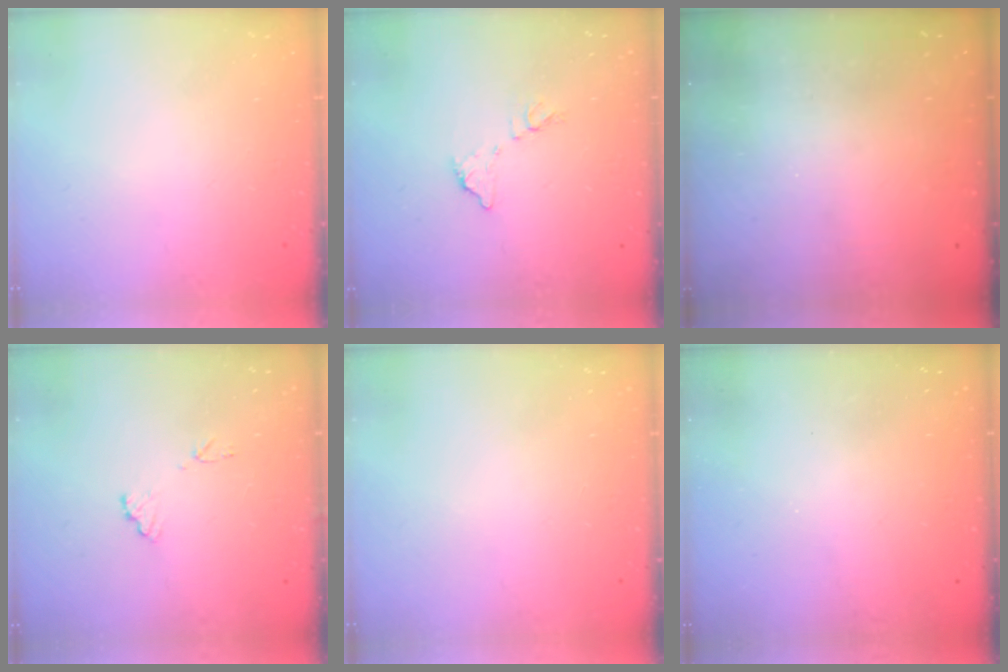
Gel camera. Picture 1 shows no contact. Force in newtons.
{"total": 6.7, "press": 6.7, "slide": 0.3}
{"total": 3.2, "press": 3.0, "slide": 1.1}
{"total": 7.4, "press": 7.4, "slide": 0.5}
{"total": 0.0}
{"total": 3.3, "press": 3.3, "slide": 0.1}